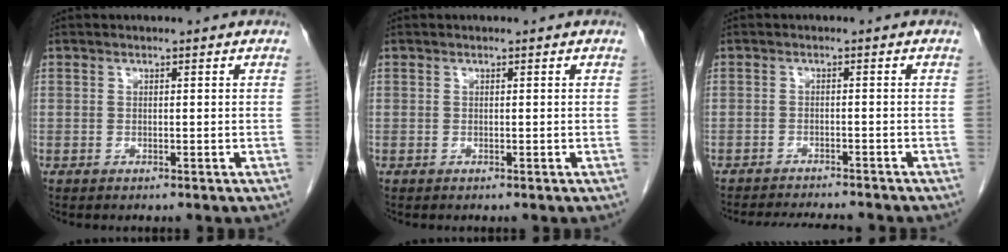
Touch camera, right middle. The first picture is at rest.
{"total": 0.0}
{"total": 8.6, "force": [-8.0, 0.8, 3.0], "torque": [-0.044, -0.011, -0.111]}